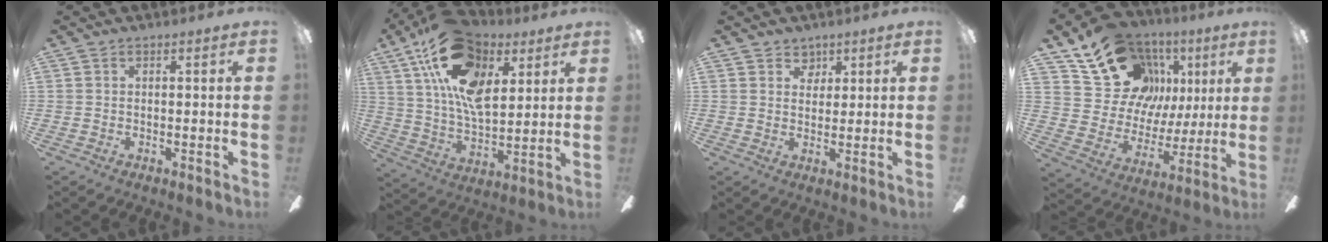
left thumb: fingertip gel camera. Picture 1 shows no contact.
{"total": 21.6, "force": [11.0, 11.7, 14.5], "torque": [-0.289, -0.031, 0.194]}
{"total": 3.7, "force": [2.6, 2.6, 0.5], "torque": [0.006, -0.010, 0.044]}
{"total": 19.3, "force": [11.3, 13.3, 8.2], "torque": [-0.148, -0.057, 0.224]}